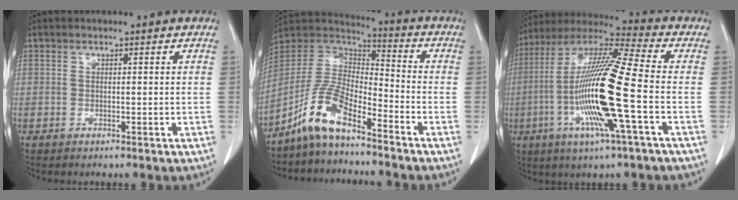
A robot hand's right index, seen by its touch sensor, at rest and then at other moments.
{"total": 10.3, "force": [-7.2, 3.0, 6.7], "torque": [-0.155, 0.020, -0.144]}
{"total": 18.2, "force": [-4.1, 0.2, 17.8], "torque": [-0.361, -0.010, -0.087]}